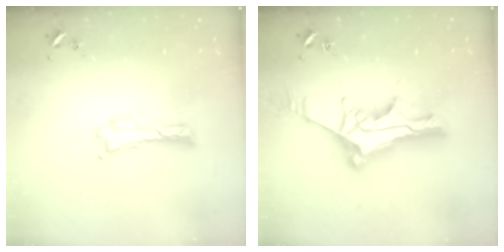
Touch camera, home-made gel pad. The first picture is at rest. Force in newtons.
{"total": 12.6, "press": 12.6, "slide": 1.0}